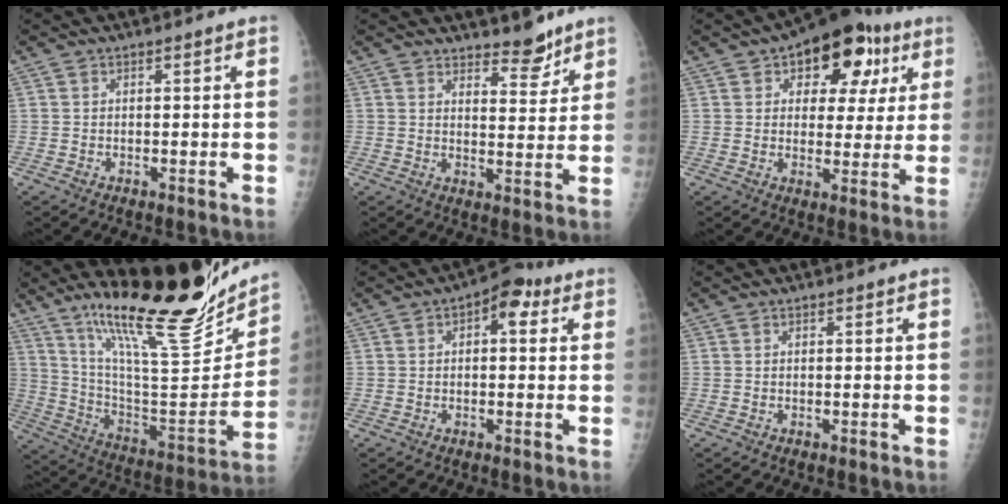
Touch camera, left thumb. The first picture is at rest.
{"total": 5.5, "force": [4.7, 2.0, 2.0], "torque": [-0.007, -0.041, 0.074]}
{"total": 15.3, "force": [6.8, 9.0, 10.3], "torque": [-0.079, -0.002, 0.089]}
{"total": 27.0, "force": [19.8, 5.9, 17.3], "torque": [-0.243, -0.102, 0.328]}
{"total": 6.1, "force": [2.0, 3.3, 4.7], "torque": [-0.039, 0.010, 0.018]}
{"total": 0.0}